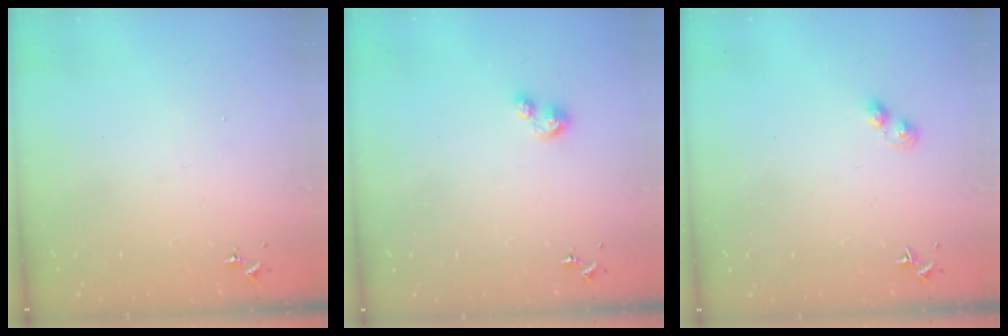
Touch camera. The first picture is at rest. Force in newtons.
{"total": 5.2, "press": 5.2, "slide": 0.8}
{"total": 3.3, "press": 3.3, "slide": 0.4}